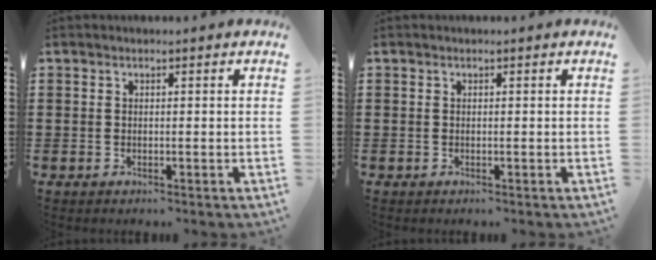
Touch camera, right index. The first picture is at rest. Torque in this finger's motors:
{"motor_torque": [-0.27, 1.41, 0.01, 0.01]}